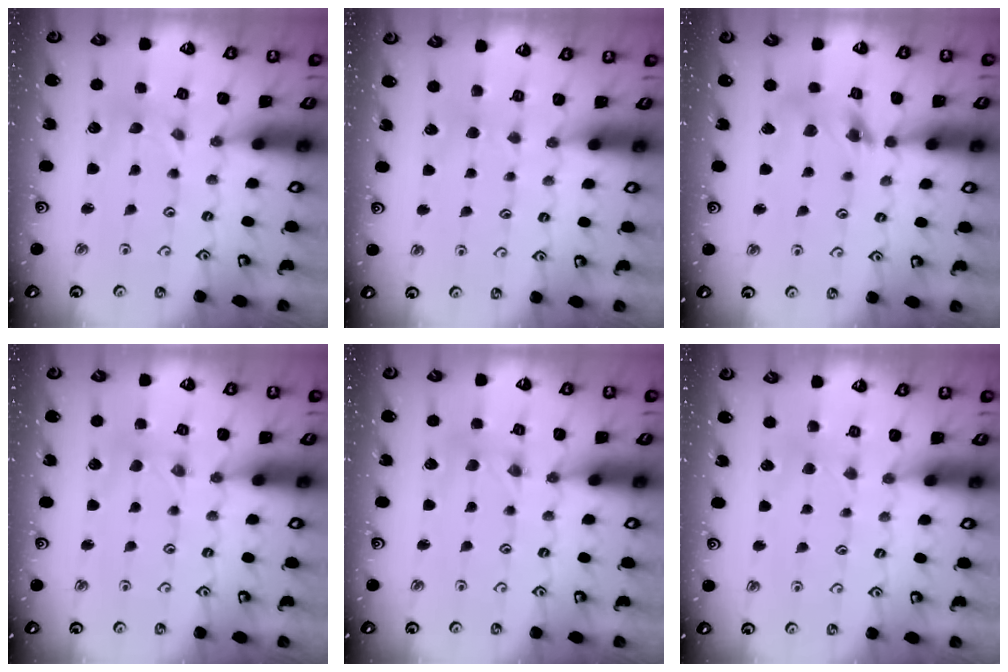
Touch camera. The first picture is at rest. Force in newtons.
{"total": 2.2, "press": 2.2, "slide": 0.4}
{"total": 9.1, "press": 9.1, "slide": 0.8}
{"total": 1.1, "press": 1.1, "slide": 0.2}
{"total": 0.0}
{"total": 2.9, "press": 2.8, "slide": 0.4}